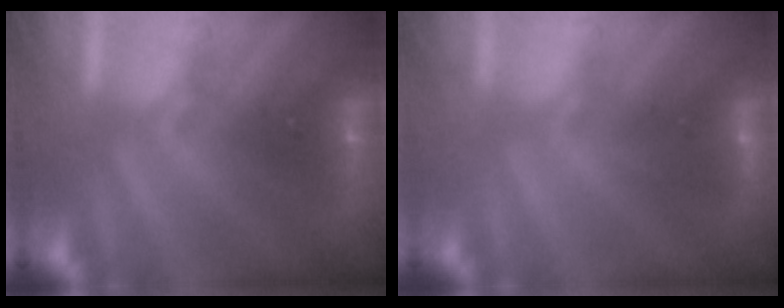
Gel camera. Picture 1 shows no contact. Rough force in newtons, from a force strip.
{"total": 2.9}